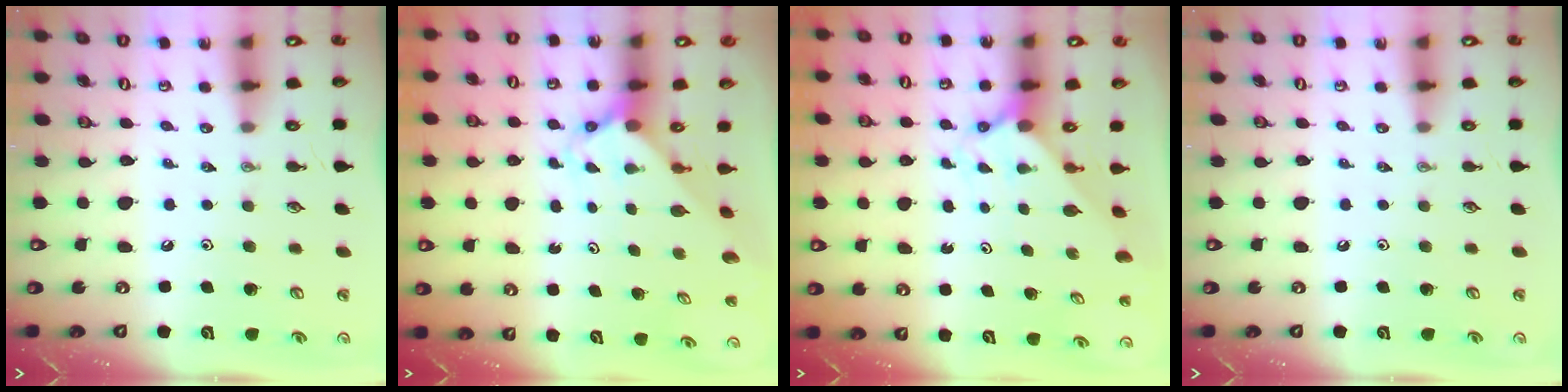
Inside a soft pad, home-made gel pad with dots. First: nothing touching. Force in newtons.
{"total": 3.6, "press": 3.6, "slide": 0.3}
{"total": 1.6, "press": 1.6, "slide": 0.1}
{"total": 0.0}